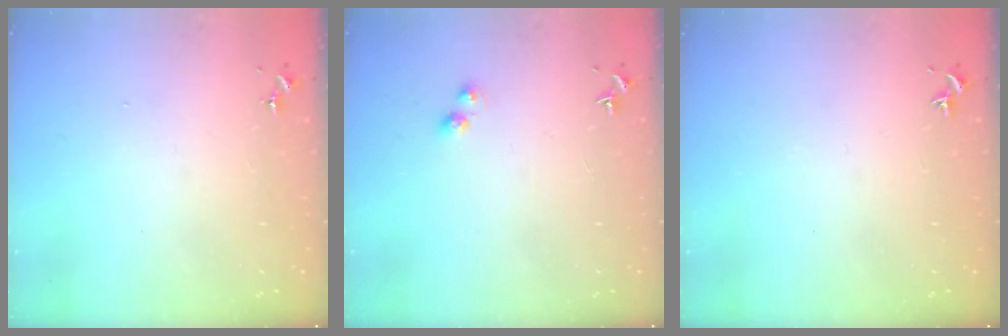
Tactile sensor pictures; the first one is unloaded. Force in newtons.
{"total": 3.1, "press": 3.1, "slide": 0.5}
{"total": 0.0}